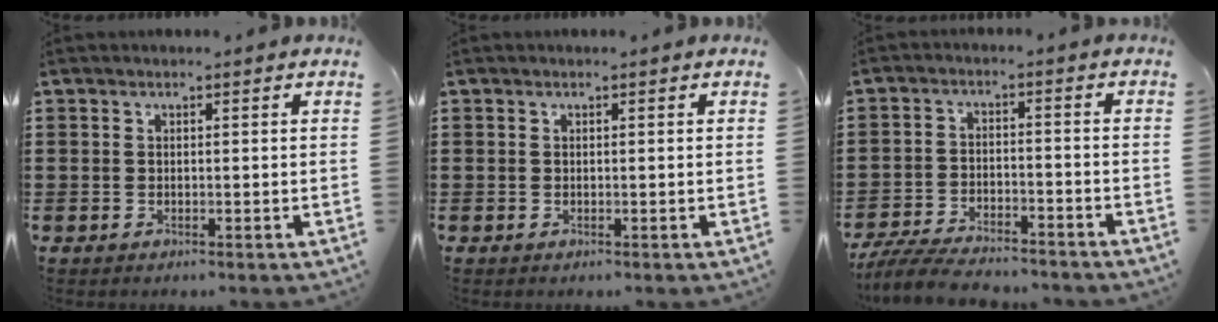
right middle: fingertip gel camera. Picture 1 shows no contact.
{"total": 0.0}
{"total": 6.4, "force": [-6.1, 0.9, 2.0], "torque": [-0.046, 0.001, -0.119]}